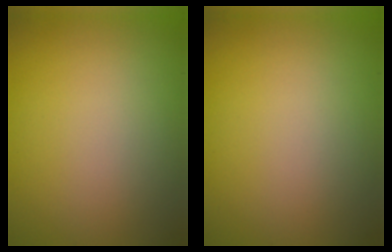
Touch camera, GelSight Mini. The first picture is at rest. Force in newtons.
{"total": 0.0}